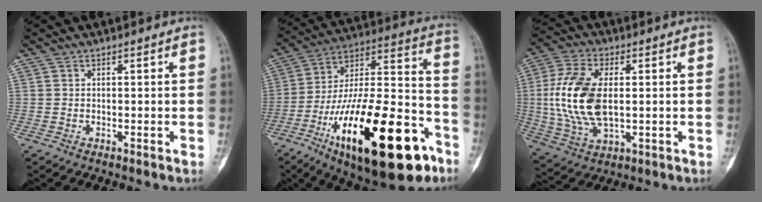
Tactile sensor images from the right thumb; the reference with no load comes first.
{"total": 33.3, "force": [-15.6, 12.2, 26.7], "torque": [-0.427, 0.069, -0.247]}
{"total": 16.2, "force": [0.8, 8.8, 13.5], "torque": [-0.283, -0.003, 0.020]}